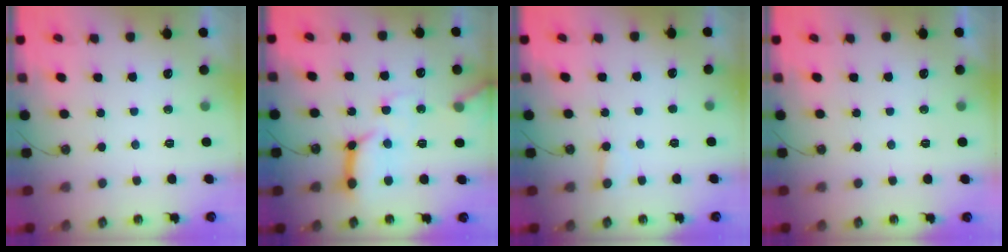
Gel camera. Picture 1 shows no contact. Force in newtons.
{"total": 13.3, "press": 13.2, "slide": 1.5}
{"total": 2.3, "press": 2.3, "slide": 0.2}
{"total": 0.0}